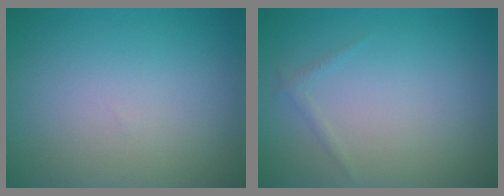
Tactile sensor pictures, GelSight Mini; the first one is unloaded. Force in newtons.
{"total": 0.6, "press": 0.6, "slide": 0.0}